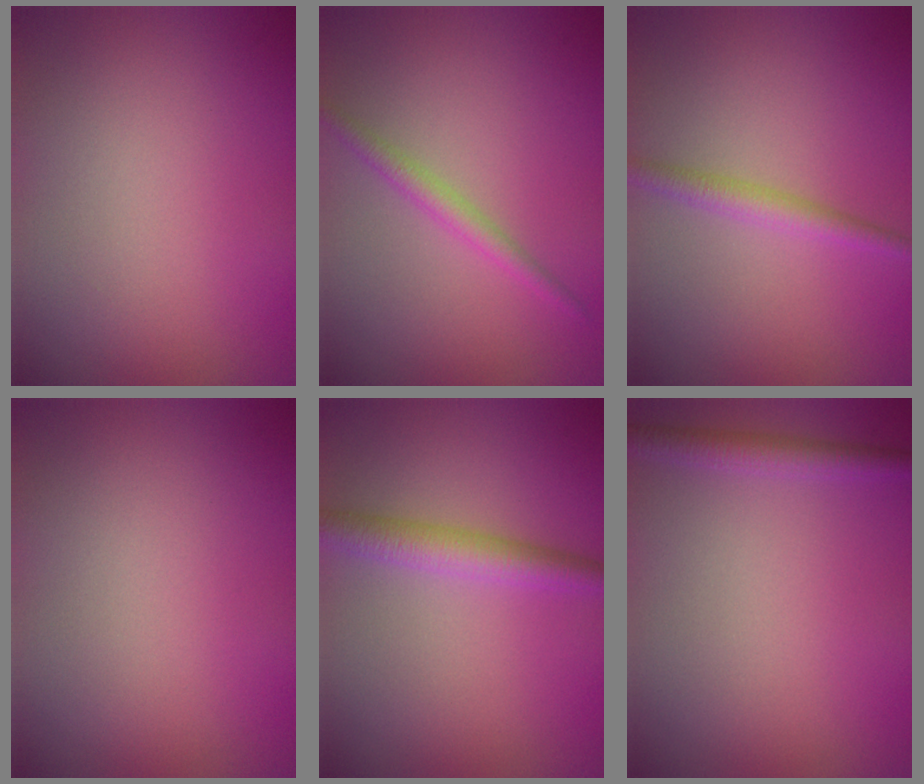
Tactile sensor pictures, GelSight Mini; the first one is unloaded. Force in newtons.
{"total": 1.7, "press": 1.7, "slide": 0.1}
{"total": 1.9, "press": 1.9, "slide": 0.0}
{"total": 0.0}
{"total": 3.0, "press": 3.0, "slide": 0.1}
{"total": 1.9, "press": 1.9, "slide": 0.1}